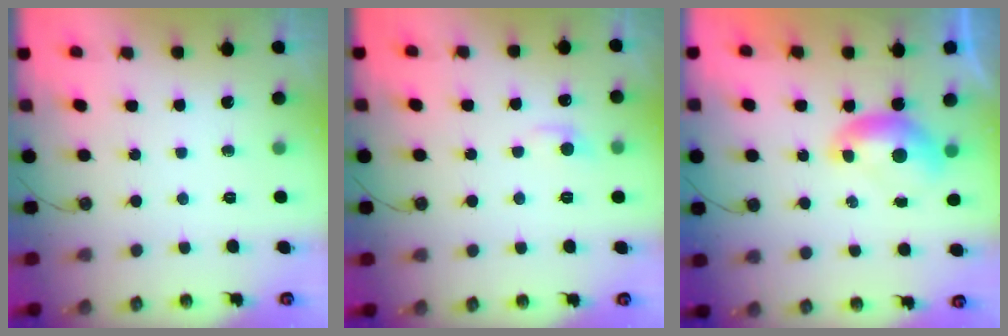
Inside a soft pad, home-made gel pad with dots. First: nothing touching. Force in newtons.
{"total": 0.9, "press": 0.4, "slide": 0.8}
{"total": 0.0}